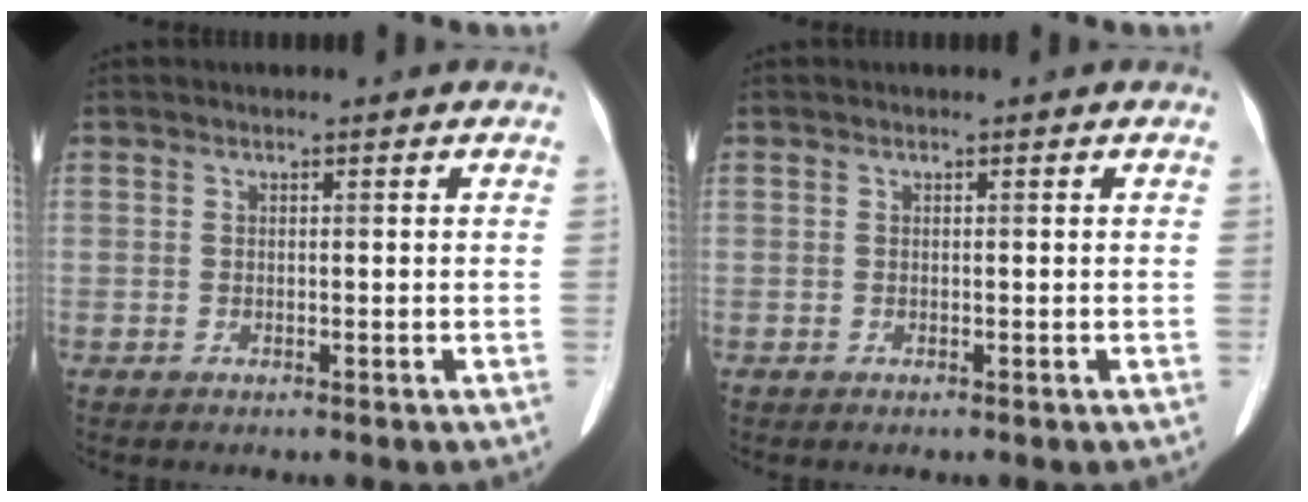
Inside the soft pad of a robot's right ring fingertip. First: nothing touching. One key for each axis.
{"total": 0.0}